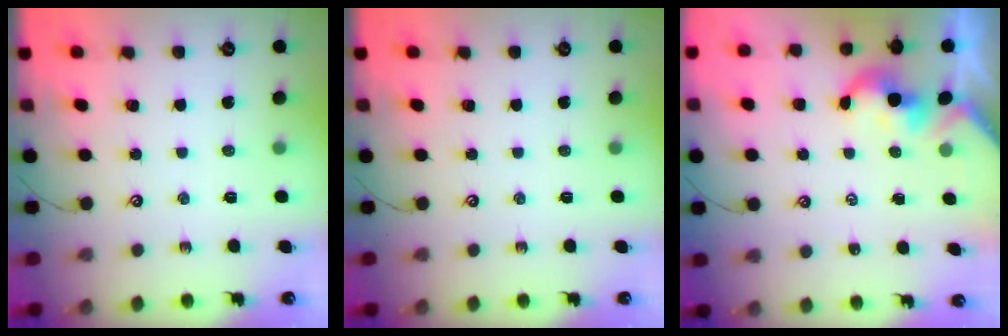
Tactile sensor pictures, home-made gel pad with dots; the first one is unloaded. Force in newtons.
{"total": 0.0}
{"total": 2.1, "press": 2.1, "slide": 0.2}